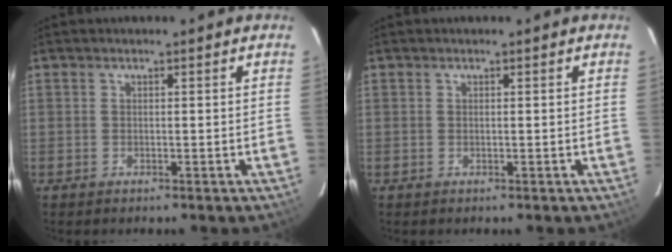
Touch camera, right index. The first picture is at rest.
{"total": 0.0}